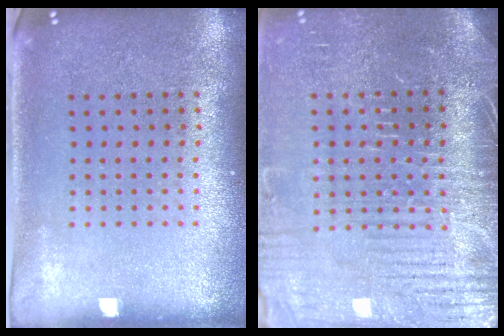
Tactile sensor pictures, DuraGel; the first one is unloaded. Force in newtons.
{"total": 4.0, "press": 3.8, "slide": 1.3}